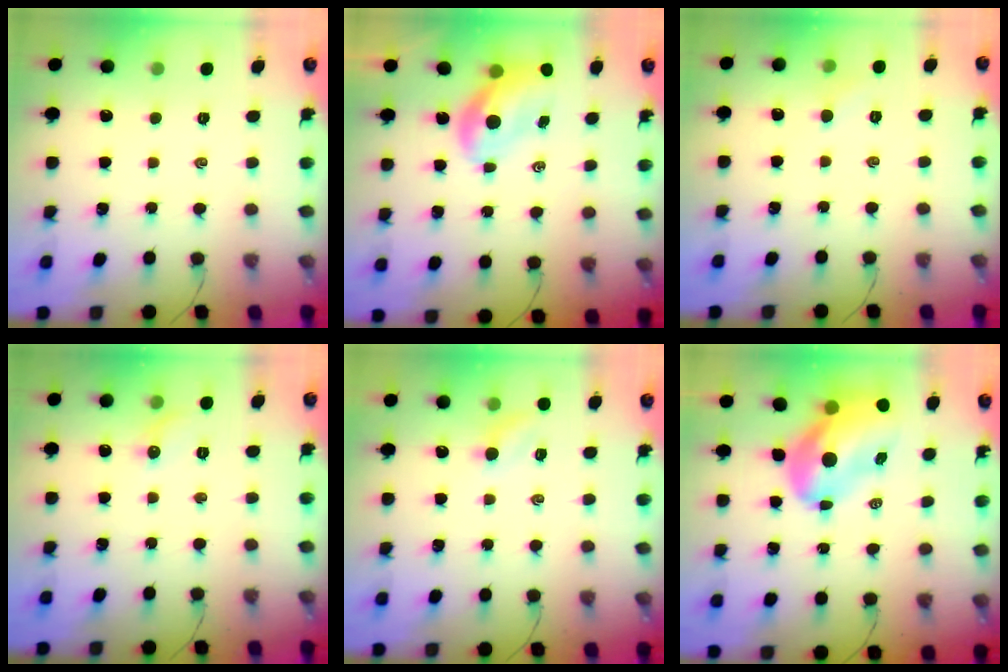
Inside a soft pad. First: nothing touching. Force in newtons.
{"total": 7.1, "press": 7.0, "slide": 0.9}
{"total": 3.8, "press": 3.6, "slide": 1.1}
{"total": 5.3, "press": 5.1, "slide": 1.4}
{"total": 4.1, "press": 4.0, "slide": 1.0}
{"total": 10.4, "press": 10.0, "slide": 3.1}